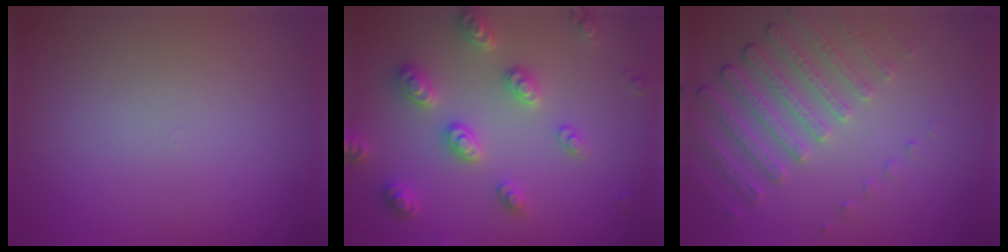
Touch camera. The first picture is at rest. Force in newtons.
{"total": 4.6, "press": 4.5, "slide": 0.9}
{"total": 4.5, "press": 3.3, "slide": 3.1}